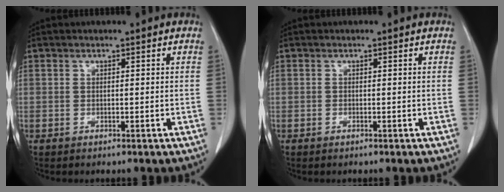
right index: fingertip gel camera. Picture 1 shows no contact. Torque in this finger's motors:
{"motor_torque": [0.06, -0.03, -0.04, -0.01]}